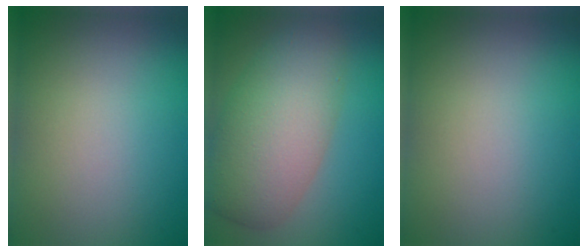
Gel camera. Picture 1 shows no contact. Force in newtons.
{"total": 7.6, "press": 7.6, "slide": 0.1}
{"total": 0.0}